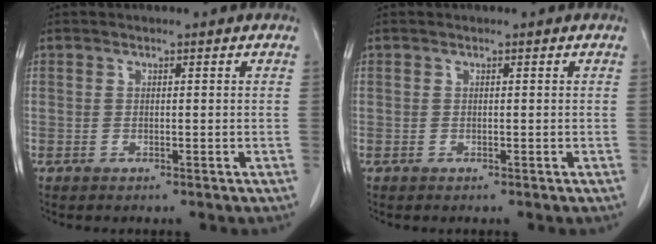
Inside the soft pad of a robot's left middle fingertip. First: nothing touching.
{"total": 0.0}